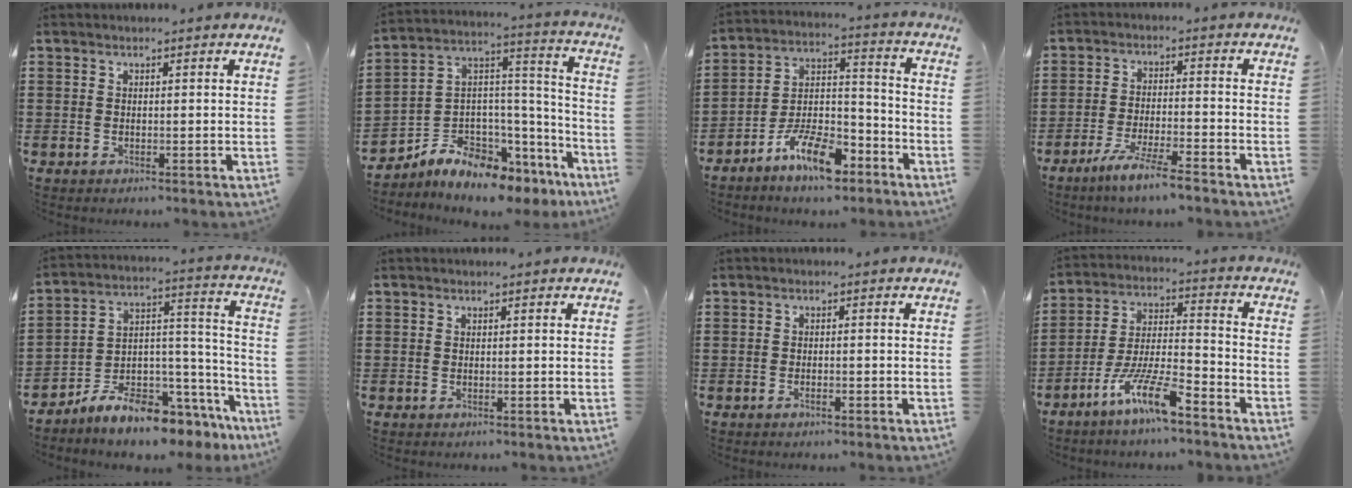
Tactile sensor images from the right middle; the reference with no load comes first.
{"total": 7.0, "force": [-6.4, 2.6, 1.2], "torque": [-0.045, -0.006, -0.130]}
{"total": 10.1, "force": [-7.5, 3.3, 5.8], "torque": [-0.107, 0.023, -0.140]}
{"total": 5.7, "force": [-4.7, -0.2, 3.2], "torque": [-0.070, -0.014, -0.091]}
{"total": 8.7, "force": [-8.0, 2.3, 2.4], "torque": [-0.042, 0.014, -0.152]}
{"total": 0.0}
{"total": 1.1, "force": [-0.8, 0.3, 0.7], "torque": [-0.016, -0.005, -0.014]}
{"total": 10.1, "force": [-7.2, 1.5, 6.9], "torque": [-0.145, 0.001, -0.141]}